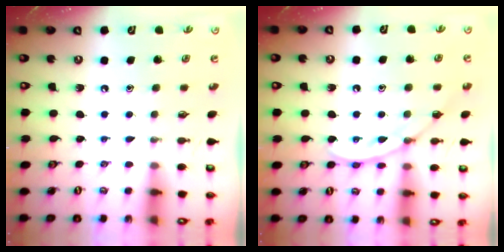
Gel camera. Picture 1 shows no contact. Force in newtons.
{"total": 9.3, "press": 9.3, "slide": 0.7}